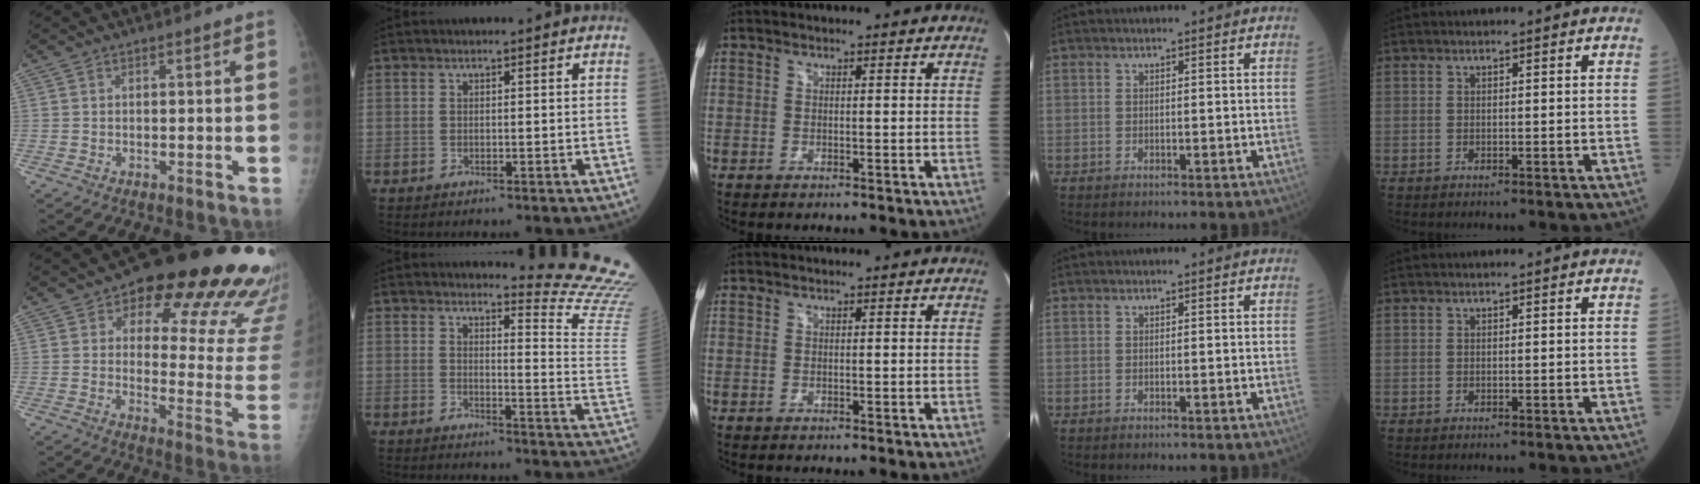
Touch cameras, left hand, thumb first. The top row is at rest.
{"thumb": {"total": 23.8, "force": [15.1, 9.9, 15.5], "torque": [-0.139, -0.074, 0.183]}, "index": {"total": 13.1, "force": [12.8, -2.6, 0.1], "torque": [-0.001, -0.175, 0.120]}}